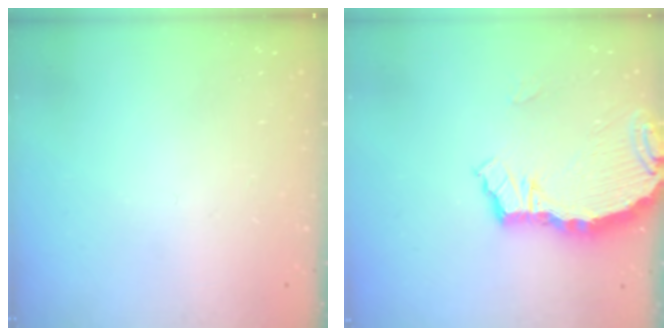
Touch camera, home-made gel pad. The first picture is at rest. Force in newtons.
{"total": 5.3, "press": 5.3, "slide": 0.5}